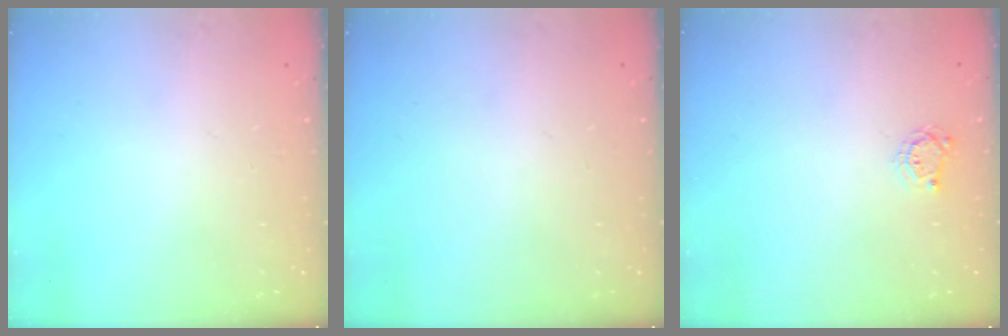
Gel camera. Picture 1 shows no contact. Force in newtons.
{"total": 0.0}
{"total": 4.1, "press": 4.1, "slide": 0.5}